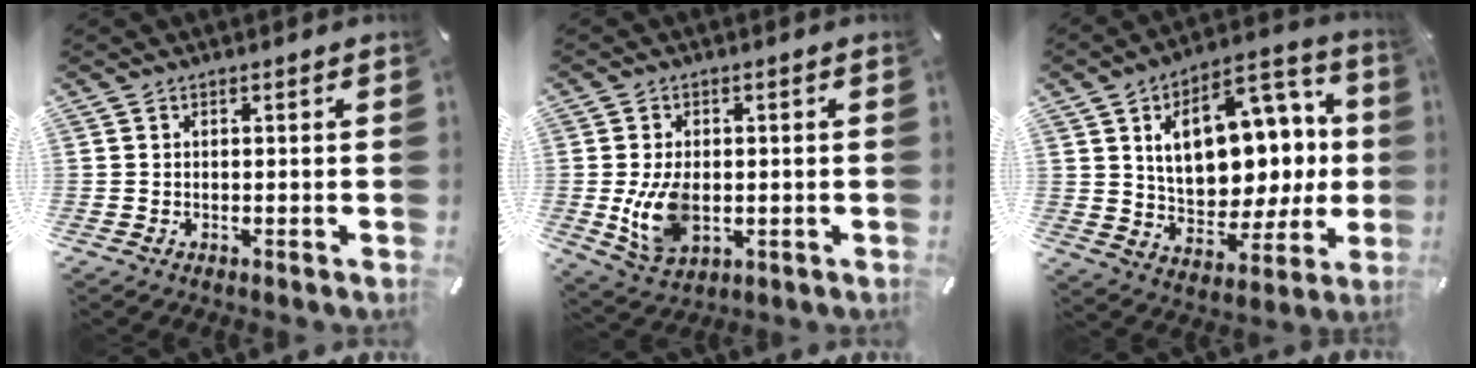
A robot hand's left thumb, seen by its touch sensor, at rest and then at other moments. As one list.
[{"total": 9.3, "force": [-0.8, 6.2, 7.0], "torque": [-0.145, -0.008, -0.015]}, {"total": 21.0, "force": [5.4, 13.0, 15.6], "torque": [-0.222, -0.021, 0.099]}]